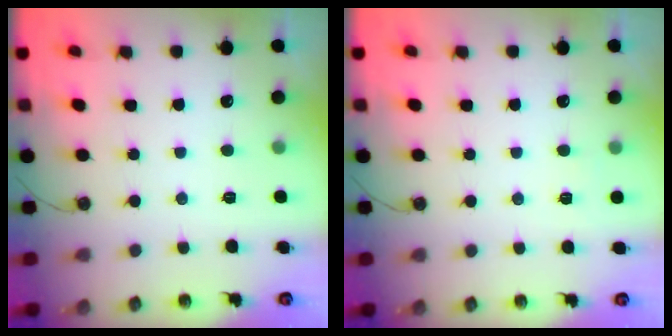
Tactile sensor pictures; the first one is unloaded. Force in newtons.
{"total": 2.7, "press": 2.4, "slide": 1.3}